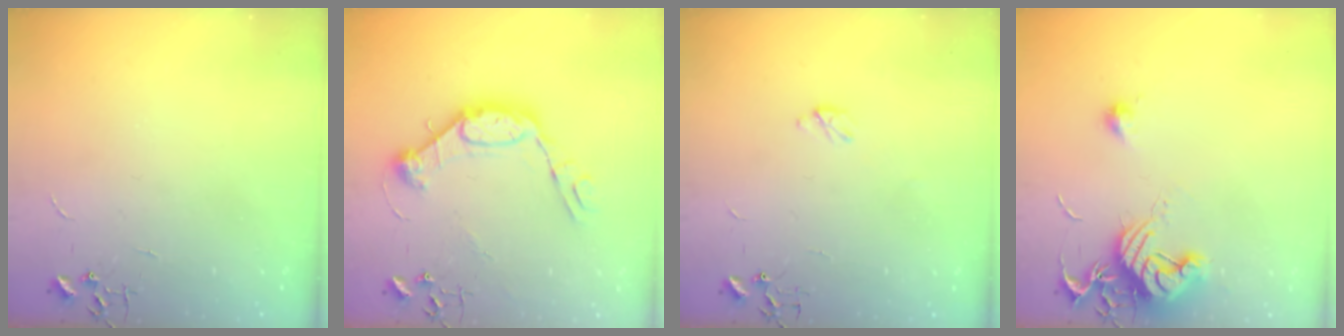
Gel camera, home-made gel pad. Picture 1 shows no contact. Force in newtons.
{"total": 12.8, "press": 12.8, "slide": 0.3}
{"total": 3.0, "press": 3.0, "slide": 0.5}
{"total": 13.6, "press": 13.6, "slide": 0.8}